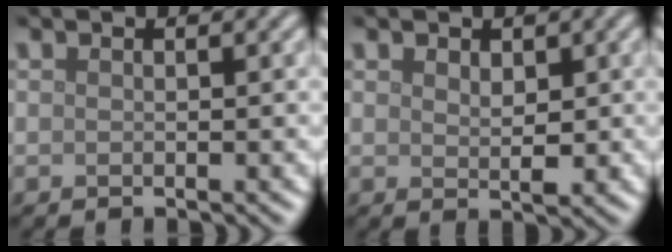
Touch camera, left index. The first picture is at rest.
{"total": 1.7, "force": [0.8, 1.0, 1.2], "torque": [-0.017, -0.005, 0.016]}